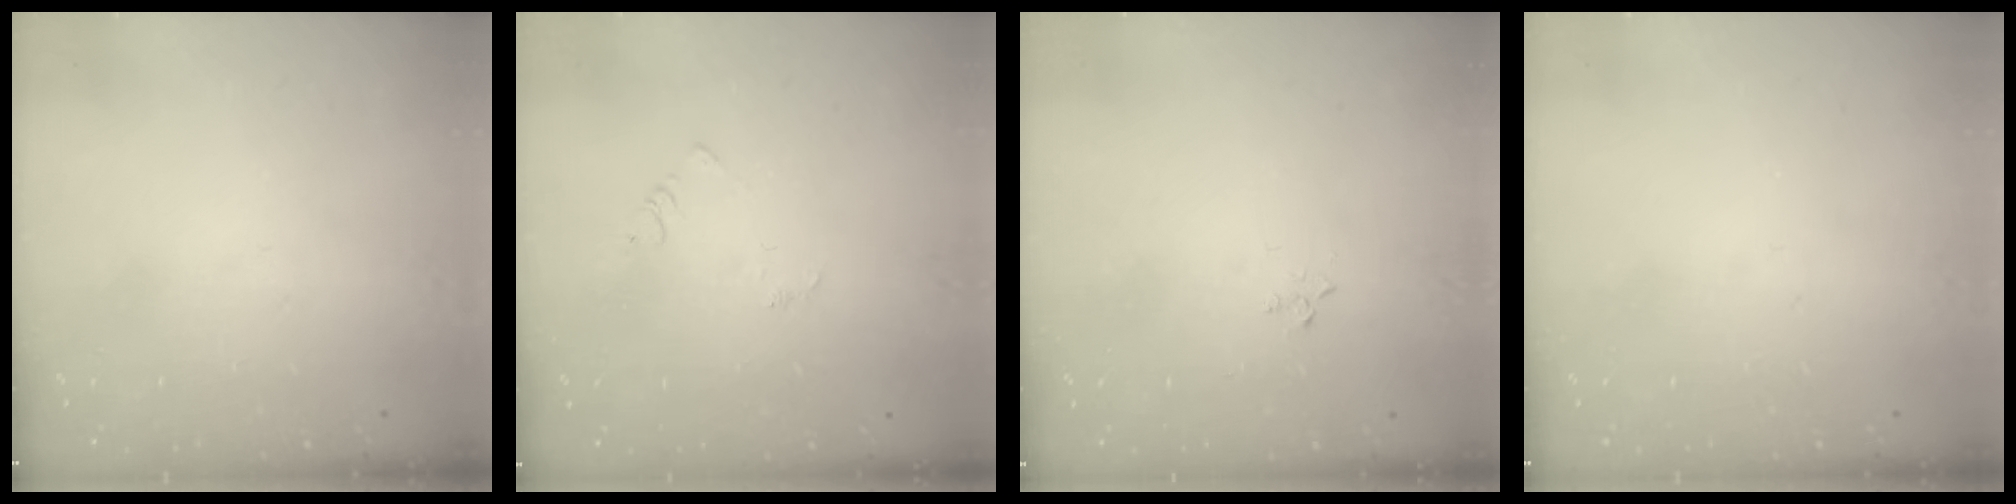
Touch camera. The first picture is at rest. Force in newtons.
{"total": 2.9, "press": 2.9, "slide": 0.3}
{"total": 2.9, "press": 2.8, "slide": 0.4}
{"total": 0.0}